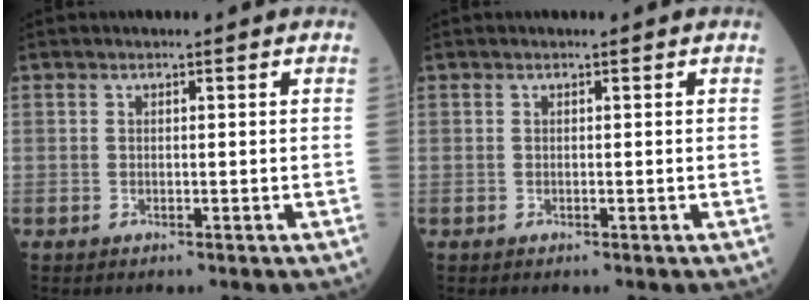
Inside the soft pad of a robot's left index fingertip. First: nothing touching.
{"total": 0.0}